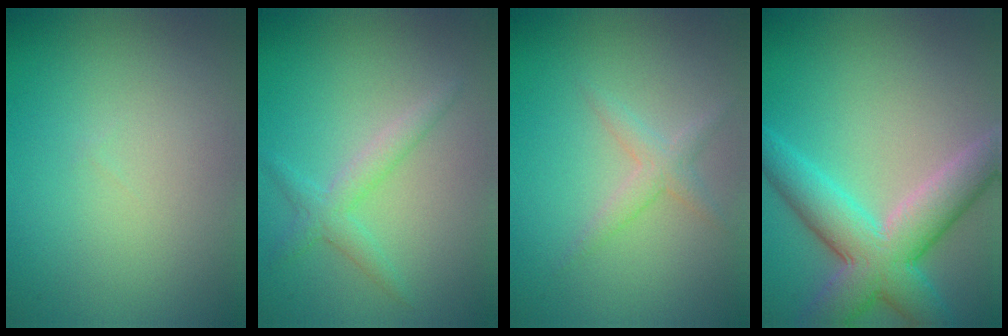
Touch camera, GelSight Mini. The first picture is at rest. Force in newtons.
{"total": 2.1, "press": 2.1, "slide": 0.1}
{"total": 1.7, "press": 1.7, "slide": 0.1}
{"total": 7.6, "press": 7.6, "slide": 0.5}